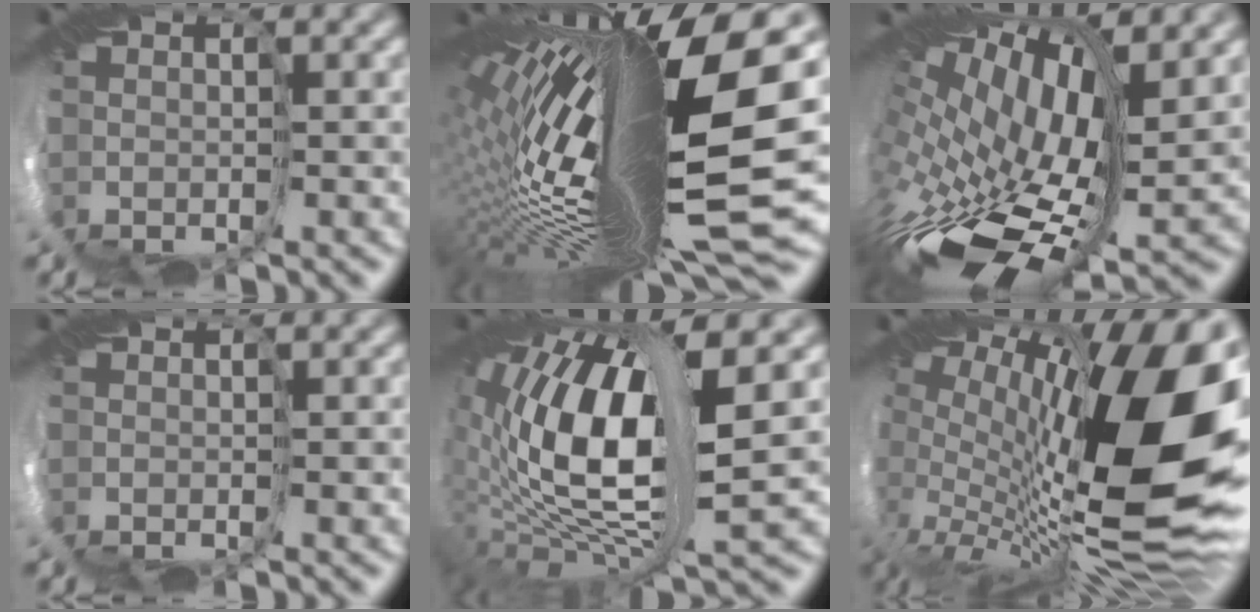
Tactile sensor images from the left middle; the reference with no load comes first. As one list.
[{"total": 19.5, "force": [-0.1, 4.5, 19.0], "torque": [-0.336, -0.027, 0.011]}, {"total": 14.2, "force": [0.3, 7.6, 11.9], "torque": [-0.228, -0.034, 0.057]}, {"total": 0.0}, {"total": 14.5, "force": [1.3, 6.0, 13.2], "torque": [-0.252, 0.006, 0.031]}, {"total": 17.4, "force": [1.4, 5.7, 16.4], "torque": [-0.244, 0.006, 0.022]}]